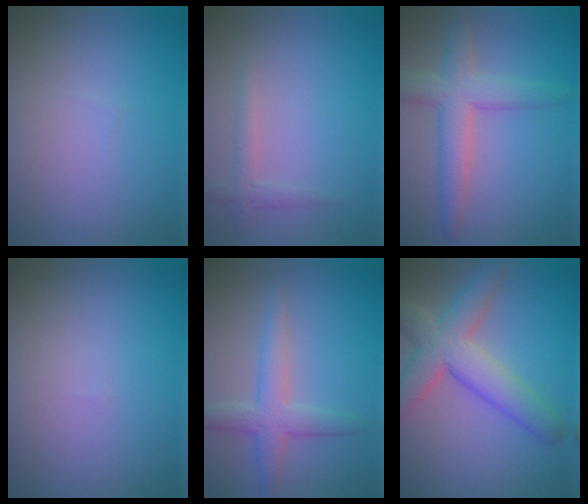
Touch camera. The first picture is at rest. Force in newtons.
{"total": 1.3, "press": 1.3, "slide": 0.1}
{"total": 4.5, "press": 4.5, "slide": 0.2}
{"total": 0.0}
{"total": 3.4, "press": 3.4, "slide": 0.2}
{"total": 6.7, "press": 6.7, "slide": 0.4}